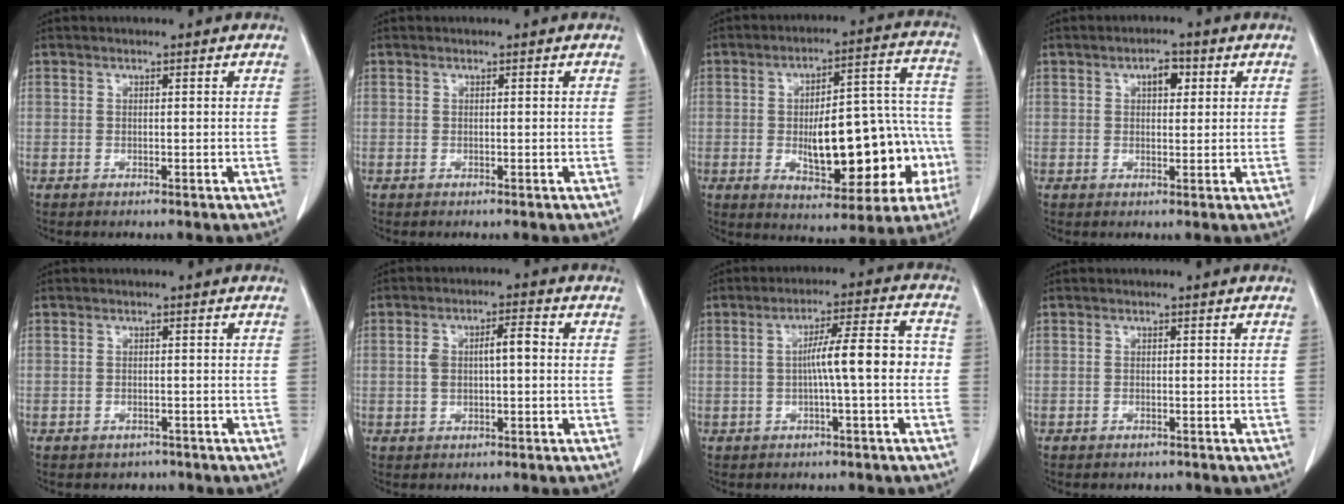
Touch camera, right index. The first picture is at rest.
{"total": 0.0}
{"total": 19.6, "force": [-4.2, 7.4, 17.7], "torque": [-0.206, 0.044, -0.039]}
{"total": 3.1, "force": [1.2, 1.5, 2.4], "torque": [-0.035, 0.006, 0.016]}
{"total": 2.0, "force": [-1.5, 1.3, 0.1], "torque": [-0.008, 0.004, -0.018]}
{"total": 5.1, "force": [0.2, 1.6, 4.8], "torque": [-0.098, 0.022, 0.005]}
{"total": 7.8, "force": [-1.0, 0.3, 7.8], "torque": [-0.118, 0.024, -0.014]}
{"total": 1.1, "force": [-1.0, 0.5, 0.1], "torque": [-0.004, 0.001, -0.013]}